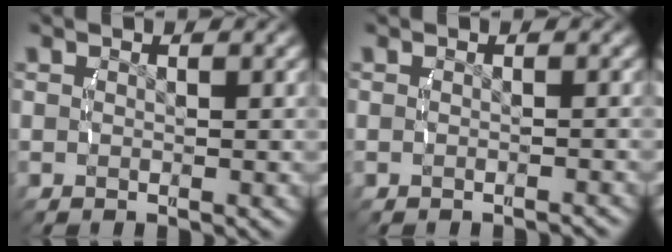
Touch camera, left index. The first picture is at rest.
{"total": 1.1, "force": [-1.1, 0.1, 0.2], "torque": [-0.005, 0.001, -0.018]}